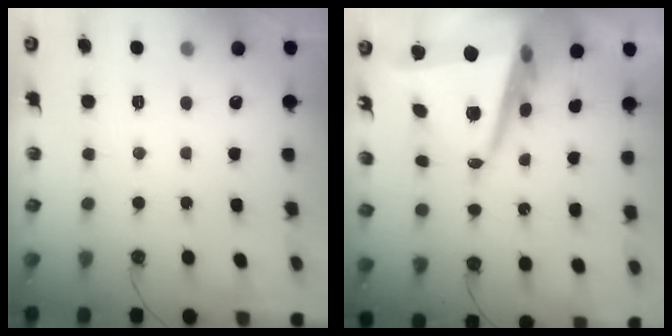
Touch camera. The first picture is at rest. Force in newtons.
{"total": 14.8, "press": 14.5, "slide": 3.0}